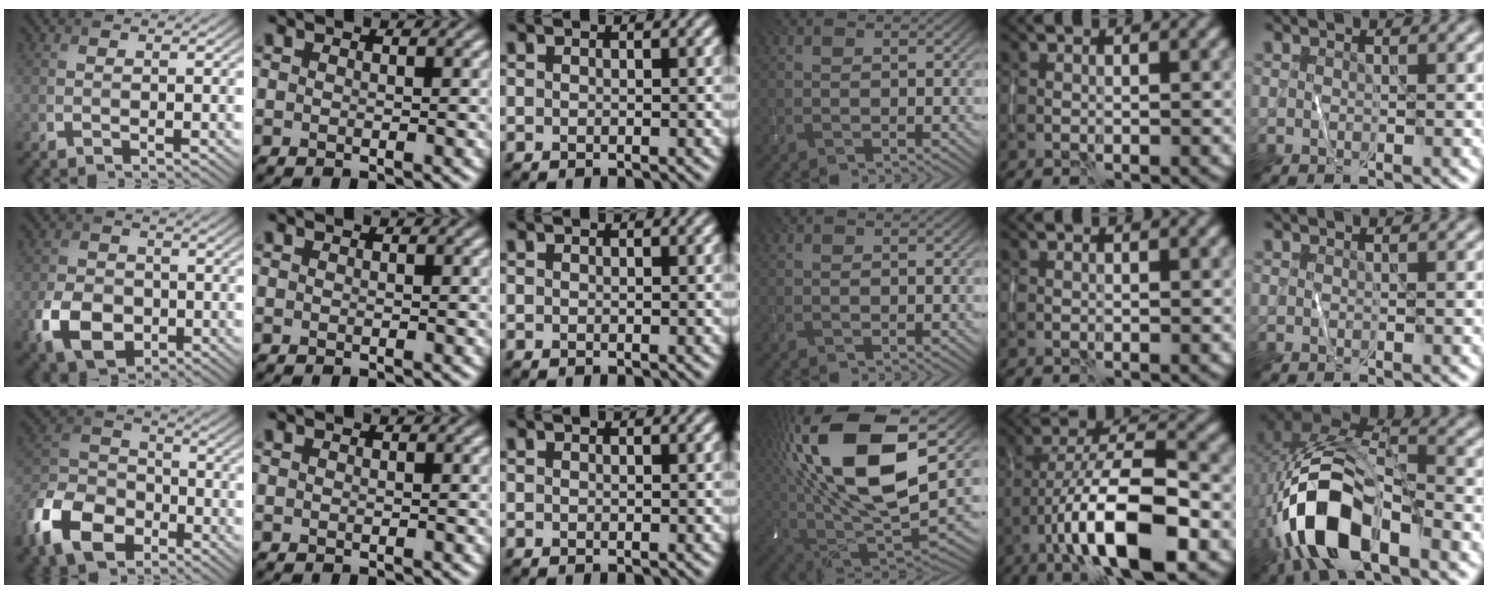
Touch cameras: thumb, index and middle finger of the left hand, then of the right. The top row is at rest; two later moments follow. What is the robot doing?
{"motion": "wipe", "object": "whiteboard"}